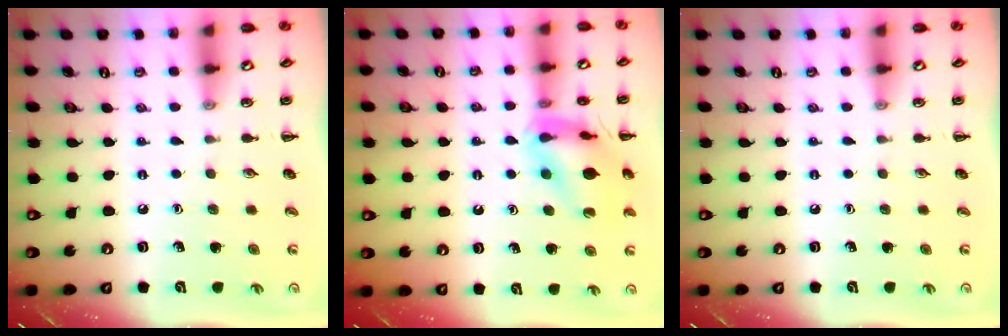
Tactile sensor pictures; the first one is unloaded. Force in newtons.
{"total": 14.1, "press": 14.0, "slide": 1.8}
{"total": 0.0}